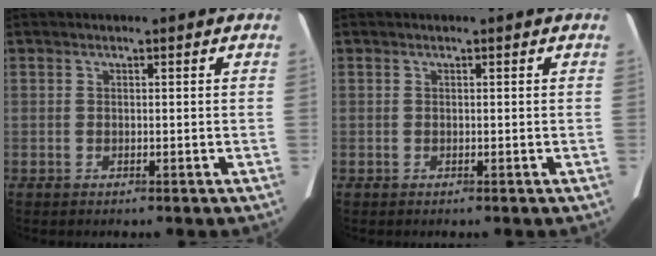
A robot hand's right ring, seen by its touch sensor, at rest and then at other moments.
{"total": 0.0}